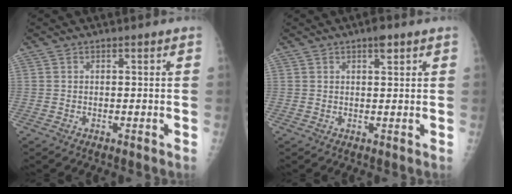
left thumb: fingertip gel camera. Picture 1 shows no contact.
{"total": 2.3, "force": [1.4, 0.8, 1.6], "torque": [-0.018, -0.005, 0.019]}